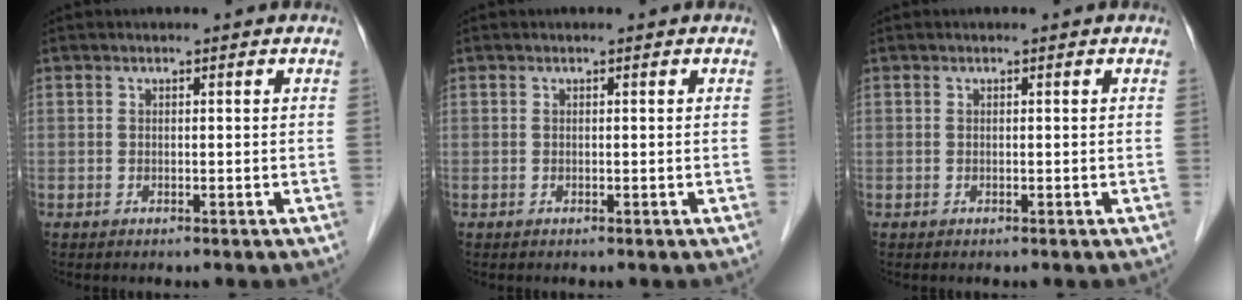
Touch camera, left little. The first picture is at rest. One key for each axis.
{"total": 0.0}
{"total": 0.0}